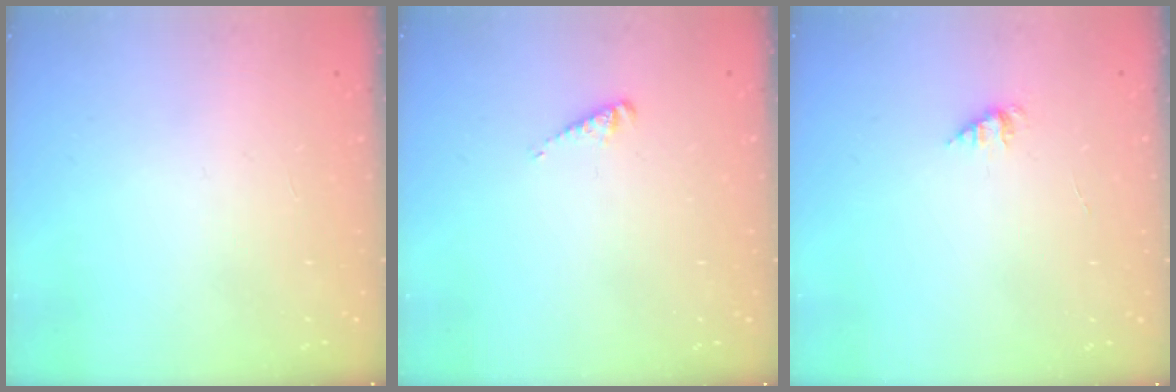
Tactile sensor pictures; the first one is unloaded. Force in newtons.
{"total": 2.8, "press": 2.7, "slide": 0.3}
{"total": 1.7, "press": 1.7, "slide": 0.2}